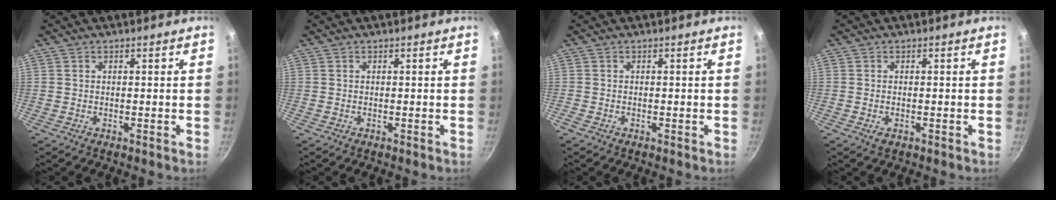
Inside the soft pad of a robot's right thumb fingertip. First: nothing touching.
{"total": 0.0}
{"total": 0.0}
{"total": 1.3, "force": [-0.5, 0.7, 0.9], "torque": [-0.017, -0.001, -0.008]}